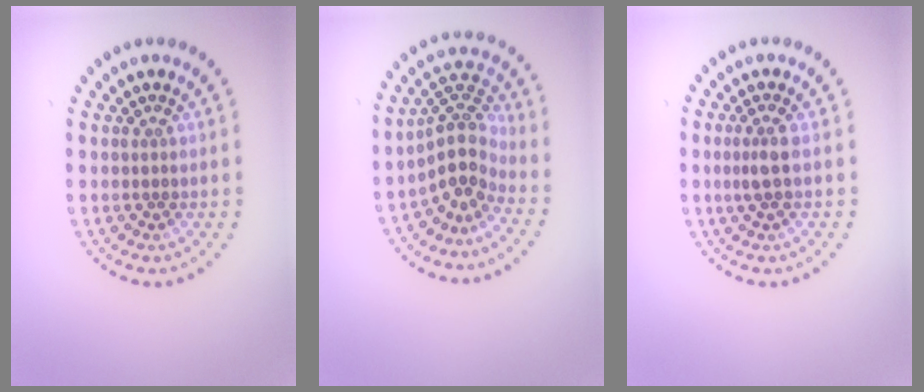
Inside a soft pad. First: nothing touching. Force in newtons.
{"total": 4.0, "press": 2.9, "slide": 2.7}
{"total": 1.5, "press": 1.3, "slide": 0.8}